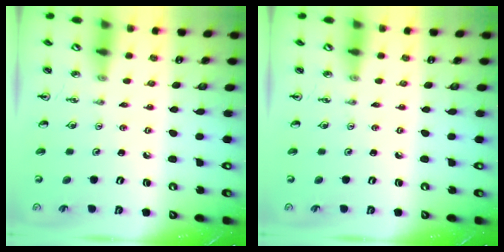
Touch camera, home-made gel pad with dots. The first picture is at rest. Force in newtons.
{"total": 0.0}